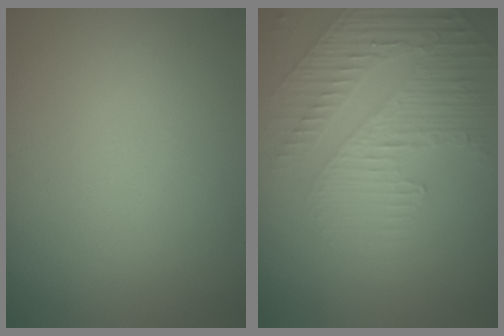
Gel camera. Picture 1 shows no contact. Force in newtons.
{"total": 4.8, "press": 3.1, "slide": 3.6}